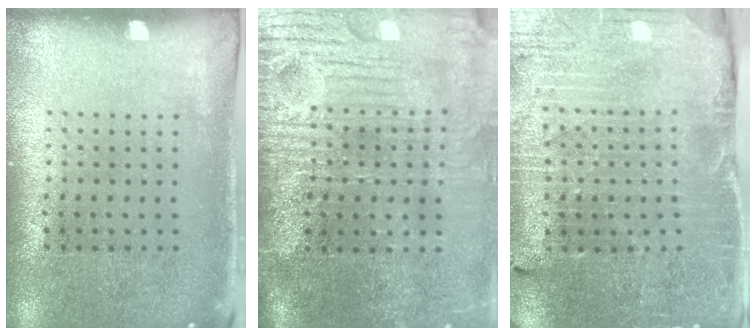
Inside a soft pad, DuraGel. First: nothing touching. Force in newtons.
{"total": 4.7, "press": 4.0, "slide": 2.4}
{"total": 3.5, "press": 3.4, "slide": 0.6}